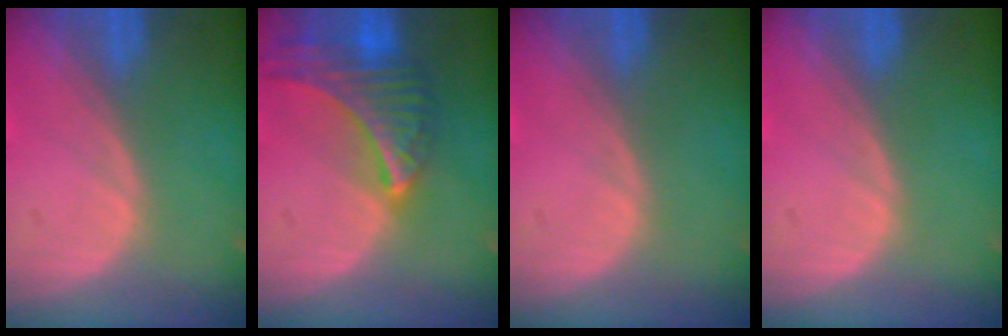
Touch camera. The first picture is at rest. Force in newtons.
{"total": 9.0, "press": 7.9, "slide": 4.3}
{"total": 0.0}
{"total": 0.0}